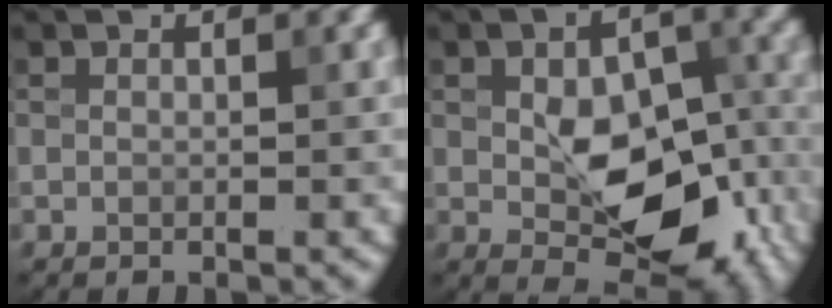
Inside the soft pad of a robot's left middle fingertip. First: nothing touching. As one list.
[{"total": 9.7, "force": [-1.8, 5.7, 7.7], "torque": [-0.126, -0.006, -0.022]}]